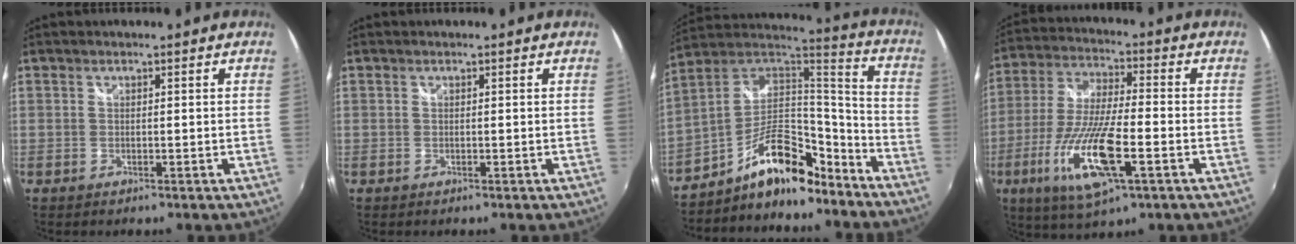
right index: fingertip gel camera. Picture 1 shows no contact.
{"total": 0.0}
{"total": 15.8, "force": [-10.6, 6.2, 9.9], "torque": [-0.191, 0.030, -0.180]}
{"total": 16.7, "force": [-6.2, 4.0, 15.0], "torque": [-0.314, -0.028, -0.117]}